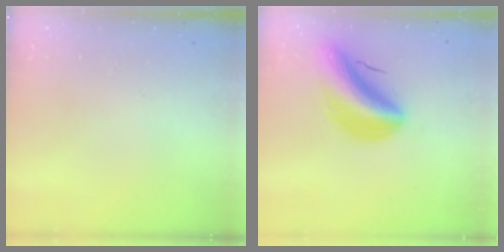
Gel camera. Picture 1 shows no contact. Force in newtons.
{"total": 13.3, "press": 12.7, "slide": 3.9}